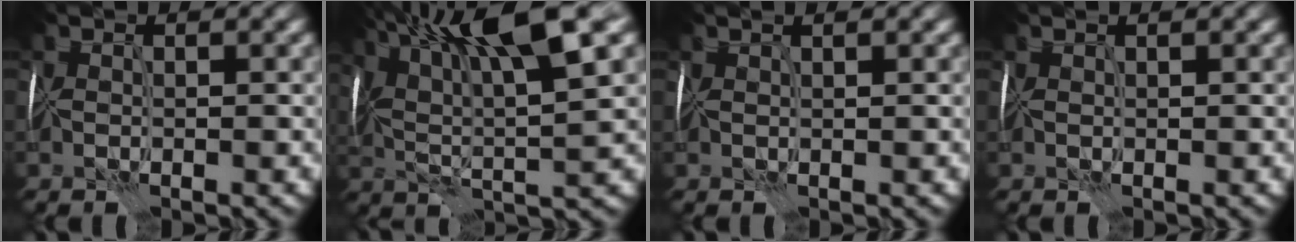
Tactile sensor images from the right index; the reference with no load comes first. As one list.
[{"total": 11.0, "force": [5.4, 2.5, 9.3], "torque": [-0.161, 0.023, 0.089]}, {"total": 1.6, "force": [1.1, 0.4, 1.0], "torque": [-0.004, 0.010, 0.008]}, {"total": 0.9, "force": [0.7, 0.1, 0.6], "torque": [0.000, 0.006, 0.006]}]